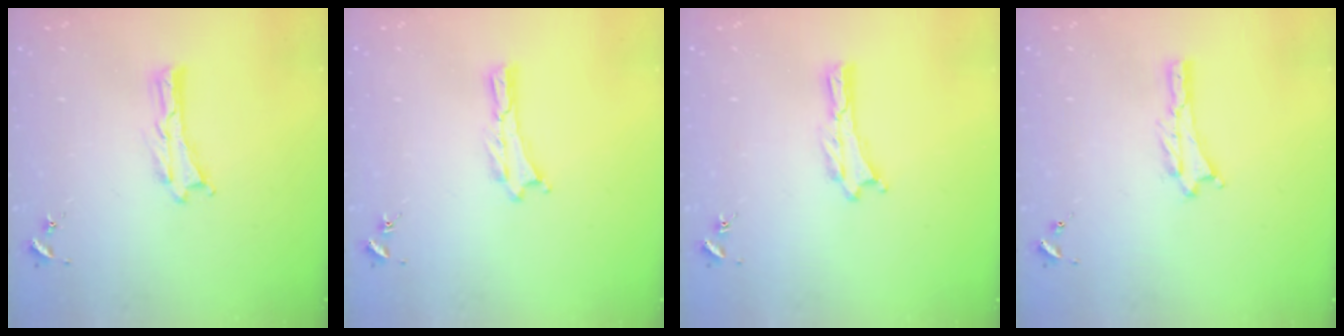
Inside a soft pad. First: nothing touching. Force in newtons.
{"total": 0.0}
{"total": 0.0}
{"total": 0.9, "press": 0.9, "slide": 0.2}